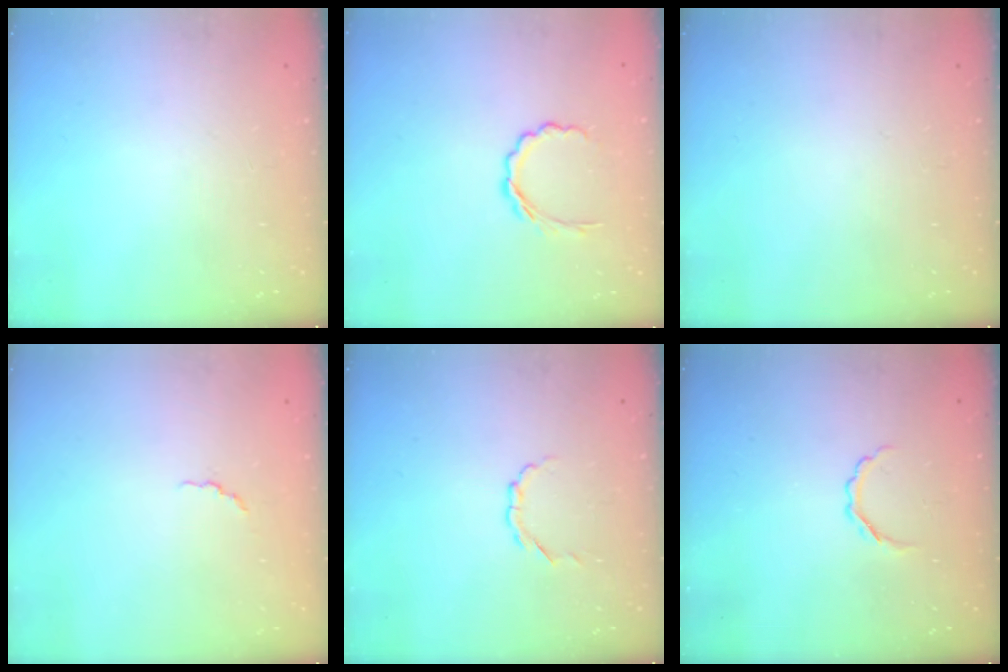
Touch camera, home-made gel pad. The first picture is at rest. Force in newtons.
{"total": 5.0, "press": 4.8, "slide": 1.6}
{"total": 0.0}
{"total": 1.4, "press": 1.2, "slide": 0.6}
{"total": 2.8, "press": 2.7, "slide": 0.8}
{"total": 3.5, "press": 3.4, "slide": 0.9}